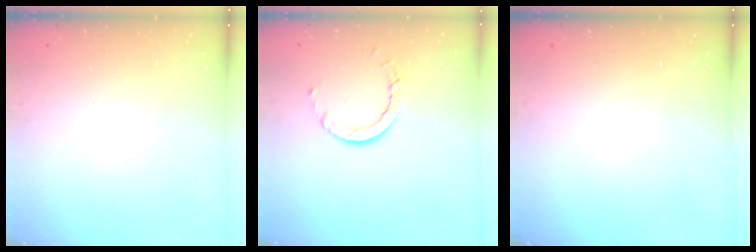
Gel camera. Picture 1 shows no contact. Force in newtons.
{"total": 5.0, "press": 5.0, "slide": 0.3}
{"total": 0.0}